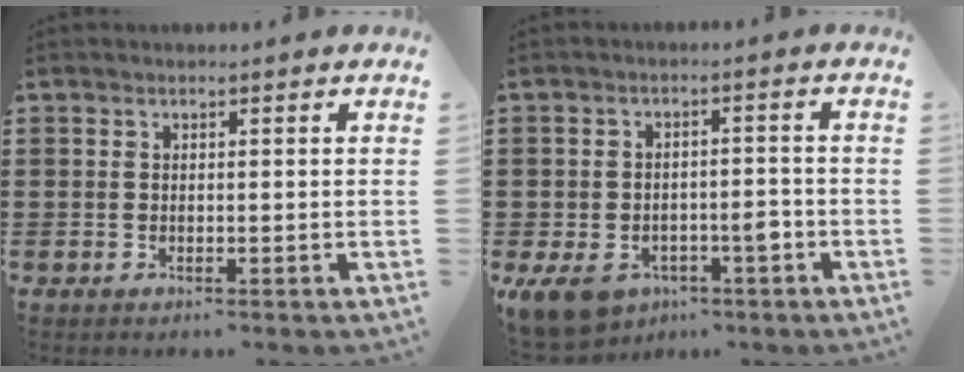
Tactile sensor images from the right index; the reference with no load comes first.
{"total": 6.0, "force": [-3.4, 3.5, 3.5], "torque": [-0.073, 0.012, -0.063]}